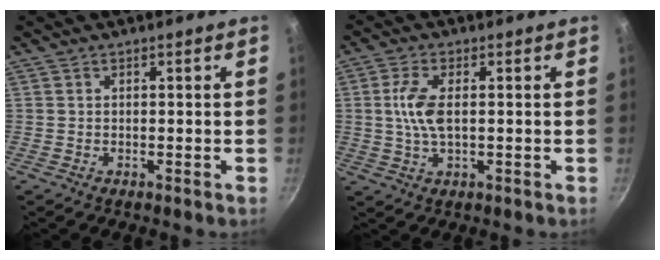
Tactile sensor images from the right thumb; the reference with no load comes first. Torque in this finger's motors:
{"motor_torque": [0.16, 1.83, 0.55, 0.20, 0.14]}